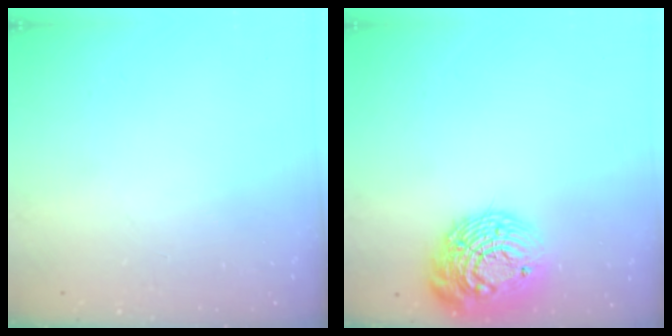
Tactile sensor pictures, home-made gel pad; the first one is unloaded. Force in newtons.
{"total": 17.0, "press": 16.9, "slide": 1.4}